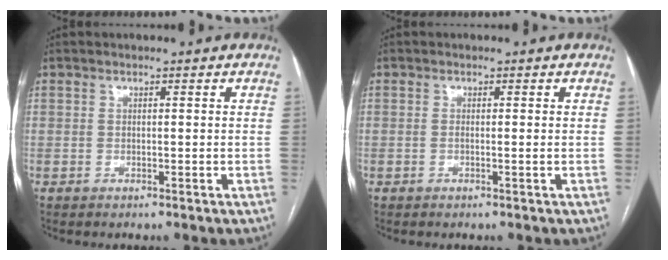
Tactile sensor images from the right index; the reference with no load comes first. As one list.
[{"total": 0.7, "force": [-0.1, -0.1, 0.7], "torque": [-0.014, 0.000, -0.001]}]